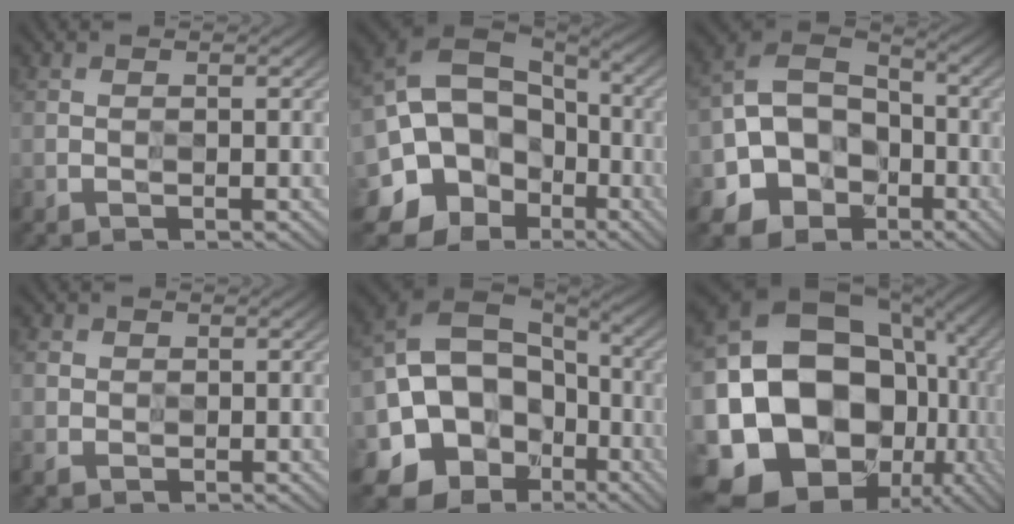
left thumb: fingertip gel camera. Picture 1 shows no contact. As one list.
[{"total": 16.1, "force": [-3.3, 14.1, 7.1], "torque": [-0.156, -0.008, -0.071]}, {"total": 9.0, "force": [-3.2, 7.5, 3.7], "torque": [-0.073, -0.008, -0.078]}, {"total": 2.3, "force": [0.9, 2.1, 0.4], "torque": [-0.023, -0.002, 0.015]}, {"total": 15.6, "force": [-3.5, 13.6, 6.9], "torque": [-0.143, -0.013, -0.071]}, {"total": 22.0, "force": [-5.2, 18.3, 11.0], "torque": [-0.242, -0.031, -0.105]}]